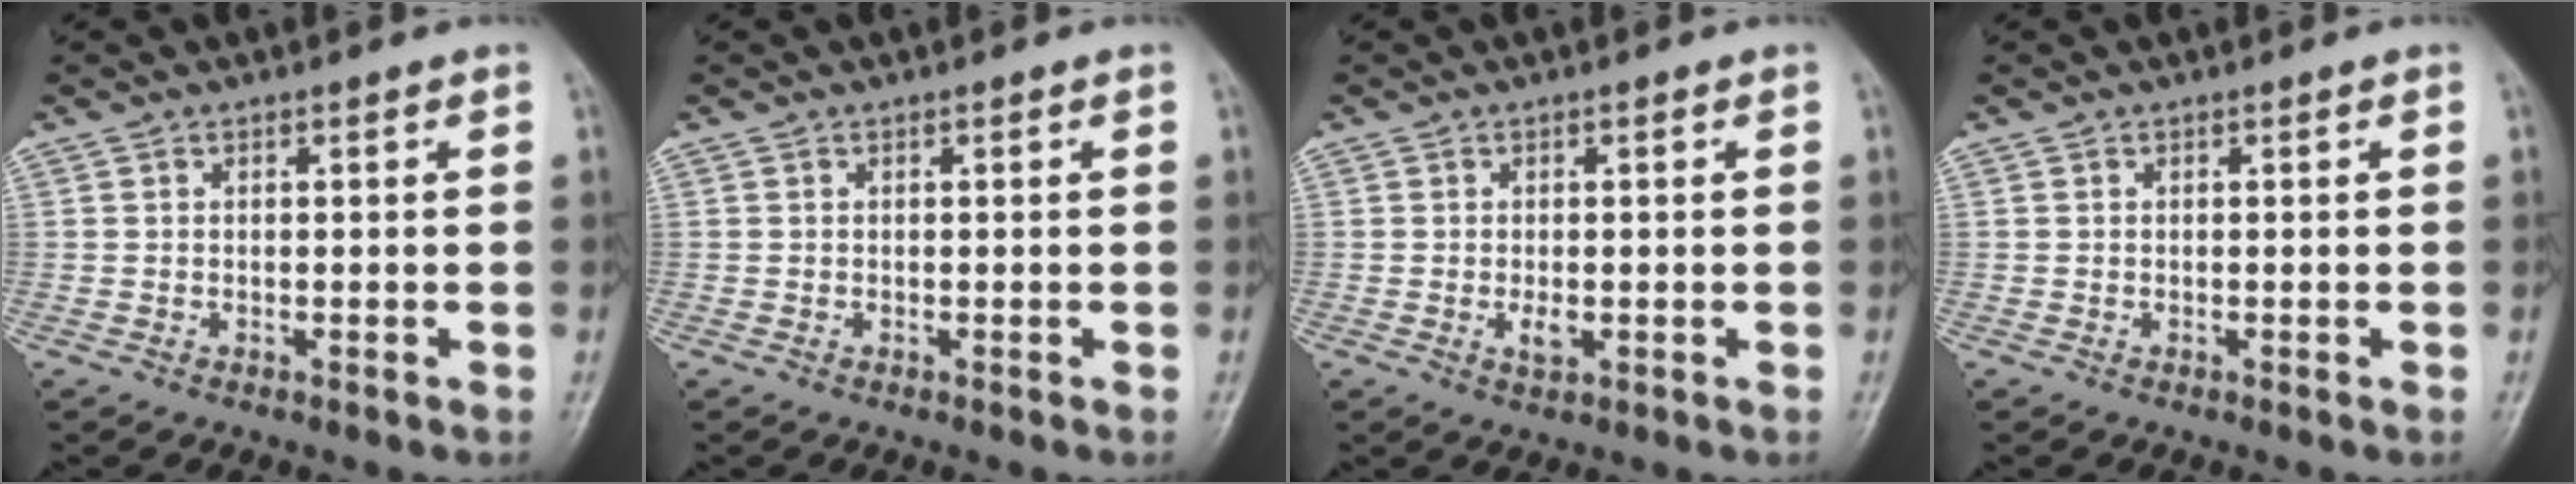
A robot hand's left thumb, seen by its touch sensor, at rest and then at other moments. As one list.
[{"total": 0.0}, {"total": 2.4, "force": [-0.3, 1.2, 2.0], "torque": [-0.035, -0.006, -0.005]}, {"total": 0.0}]